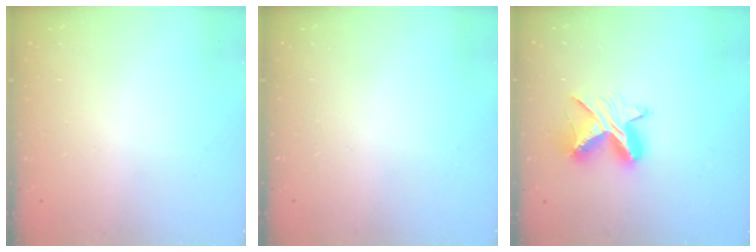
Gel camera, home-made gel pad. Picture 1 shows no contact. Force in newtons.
{"total": 0.0}
{"total": 11.3, "press": 11.3, "slide": 0.4}